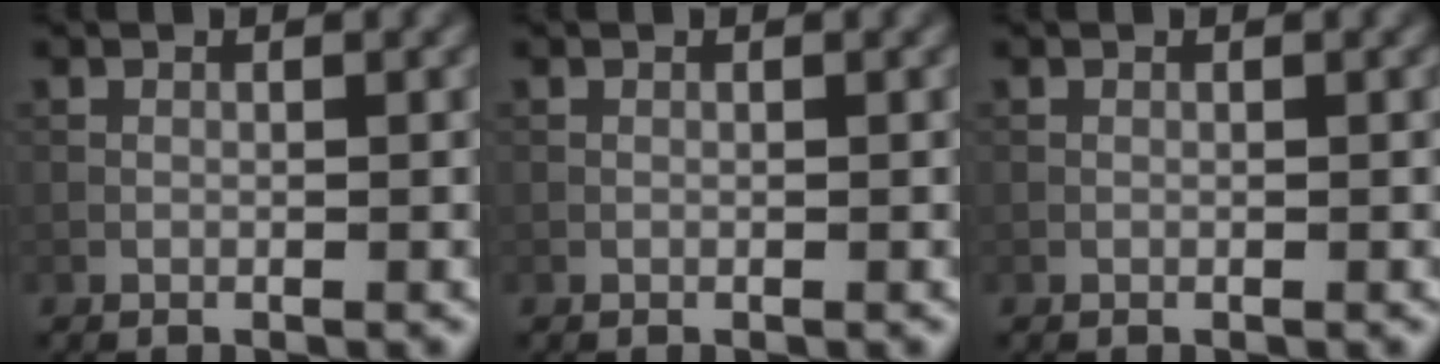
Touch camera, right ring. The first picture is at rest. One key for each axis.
{"total": 0.0}
{"total": 0.0}